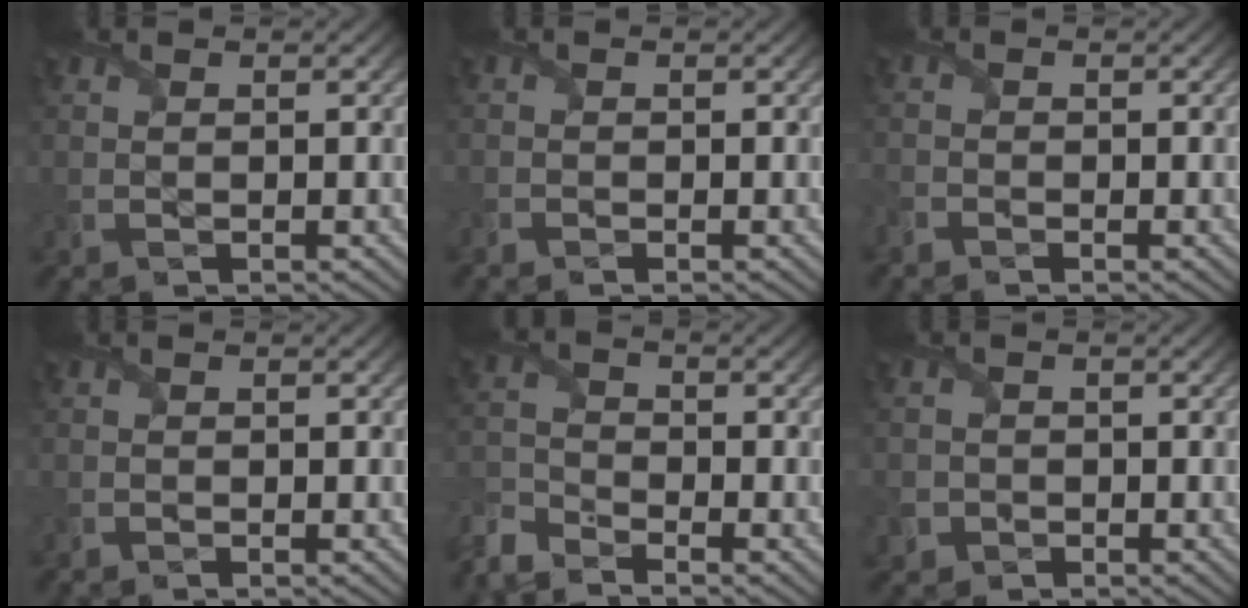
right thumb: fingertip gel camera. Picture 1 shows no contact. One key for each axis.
{"total": 0.8, "fx": -0.8, "fy": 0.3, "fz": 0.1, "tx": -0.003, "ty": -0.004, "tz": -0.015}
{"total": 1.2, "fx": -1.0, "fy": 0.7, "fz": 0.2, "tx": -0.010, "ty": -0.006, "tz": -0.027}
{"total": 0.0}
{"total": 5.2, "fx": -4.6, "fy": 1.8, "fz": 1.6, "tx": -0.047, "ty": -0.014, "tz": -0.111}
{"total": 2.1, "fx": -0.8, "fy": 1.9, "fz": 0.3, "tx": -0.005, "ty": -0.007, "tz": -0.016}